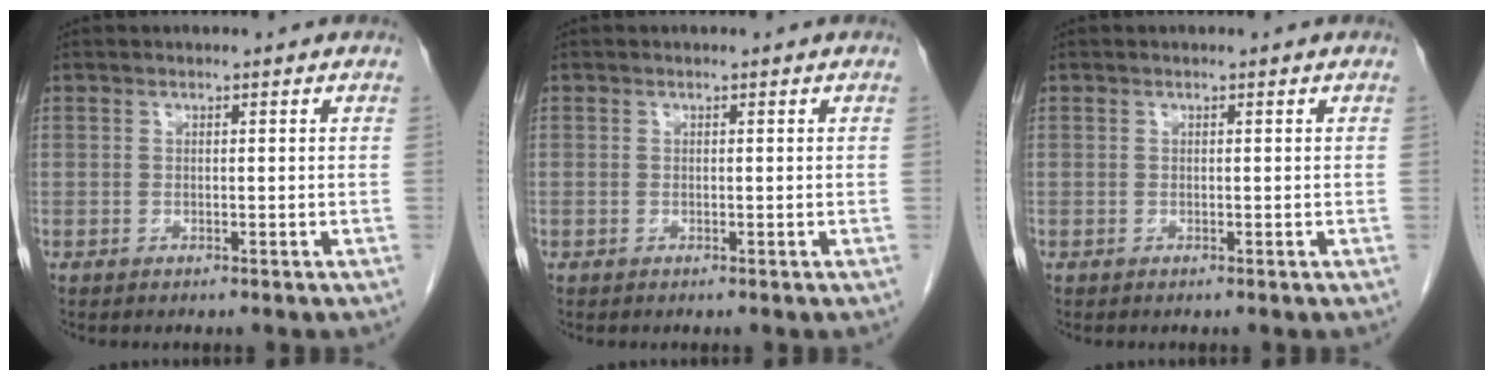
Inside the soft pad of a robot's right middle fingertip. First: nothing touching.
{"total": 0.0}
{"total": 0.0}